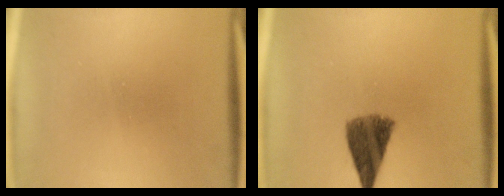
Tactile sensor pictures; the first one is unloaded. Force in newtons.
{"total": 8.8}